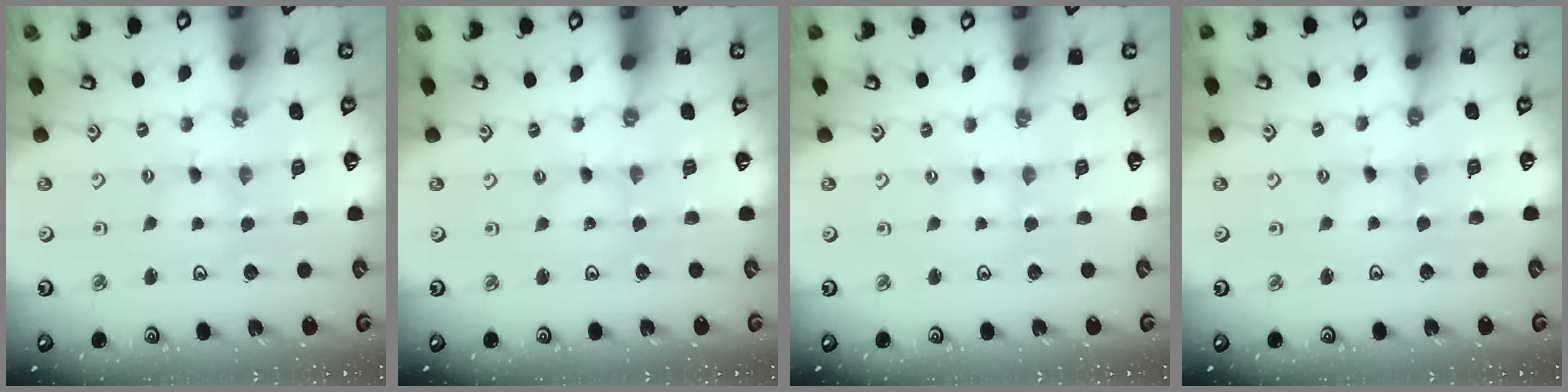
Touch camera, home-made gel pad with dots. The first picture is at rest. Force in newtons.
{"total": 0.0}
{"total": 0.5, "press": 0.5, "slide": 0.1}
{"total": 1.7, "press": 1.7, "slide": 0.3}